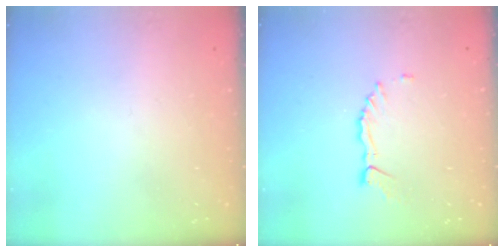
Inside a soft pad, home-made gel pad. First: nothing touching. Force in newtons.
{"total": 2.9, "press": 2.9, "slide": 0.3}